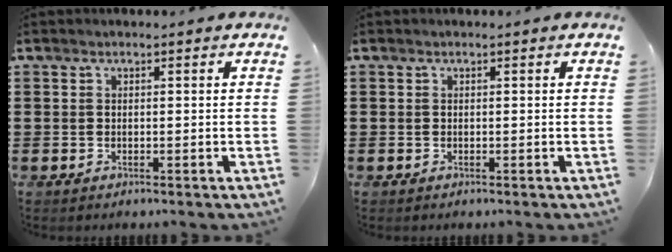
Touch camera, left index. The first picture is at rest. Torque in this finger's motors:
{"motor_torque": [0.00, 0.00, 0.00, 0.00]}